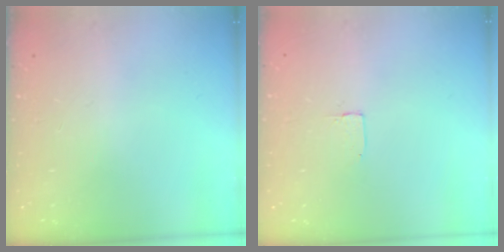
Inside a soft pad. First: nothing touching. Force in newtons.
{"total": 2.0, "press": 2.0, "slide": 0.0}